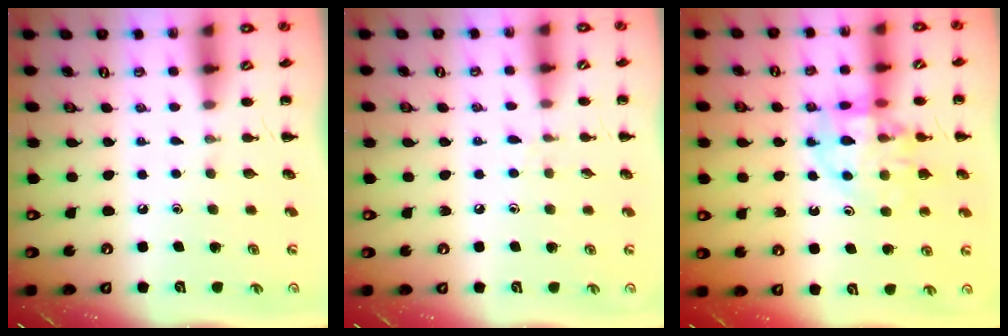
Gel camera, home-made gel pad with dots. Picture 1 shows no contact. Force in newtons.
{"total": 5.6, "press": 5.0, "slide": 2.4}
{"total": 13.4, "press": 13.1, "slide": 2.7}